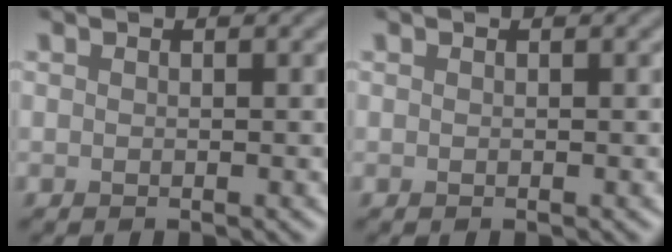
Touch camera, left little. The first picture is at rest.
{"total": 0.0}